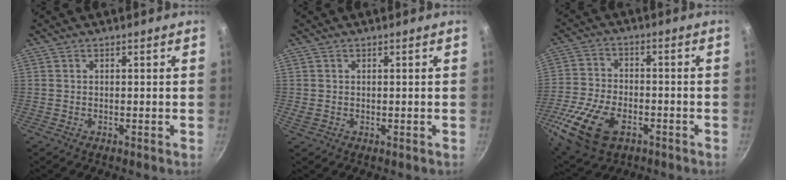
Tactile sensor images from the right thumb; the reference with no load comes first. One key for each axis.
{"total": 0.6, "fx": 0.1, "fy": 0.3, "fz": 0.5, "tx": -0.007, "ty": 0.000, "tz": 0.003}
{"total": 16.2, "fx": -6.7, "fy": 9.6, "fz": 11.1, "tx": -0.226, "ty": 0.012, "tz": -0.123}